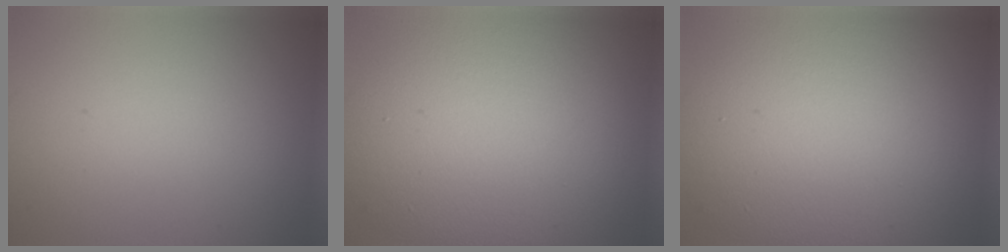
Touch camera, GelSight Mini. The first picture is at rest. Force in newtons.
{"total": 13.5, "press": 13.5, "slide": 1.1}
{"total": 13.5, "press": 13.5, "slide": 1.1}